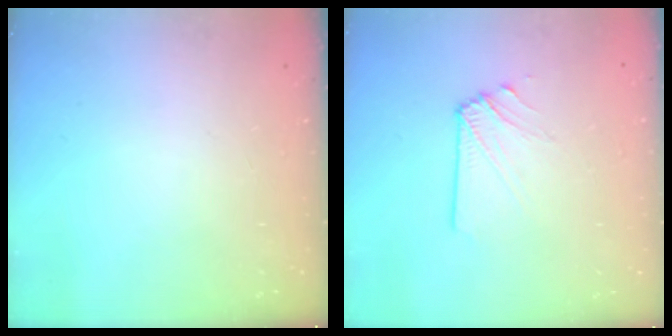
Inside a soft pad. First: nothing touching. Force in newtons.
{"total": 2.9, "press": 2.8, "slide": 0.5}